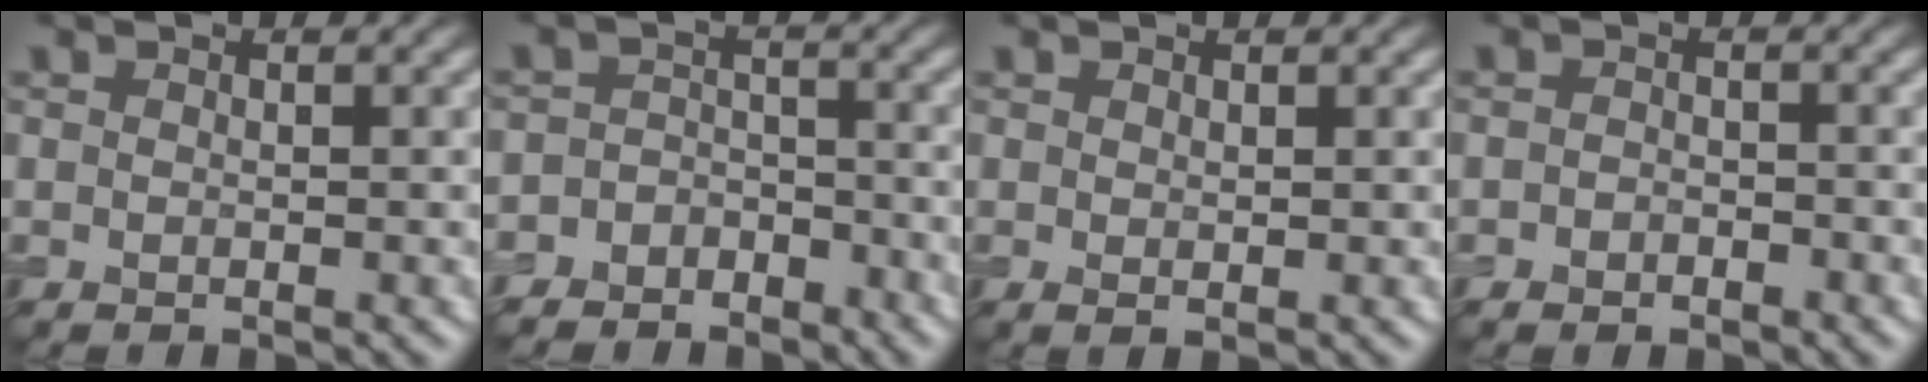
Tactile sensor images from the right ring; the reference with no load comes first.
{"total": 5.1, "force": [-4.1, 3.0, -0.2], "torque": [0.036, 0.002, -0.070]}
{"total": 0.6, "force": [0.2, 0.2, 0.5], "torque": [-0.007, -0.001, 0.004]}
{"total": 1.1, "force": [-0.7, 0.7, 0.5], "torque": [-0.008, 0.000, -0.013]}